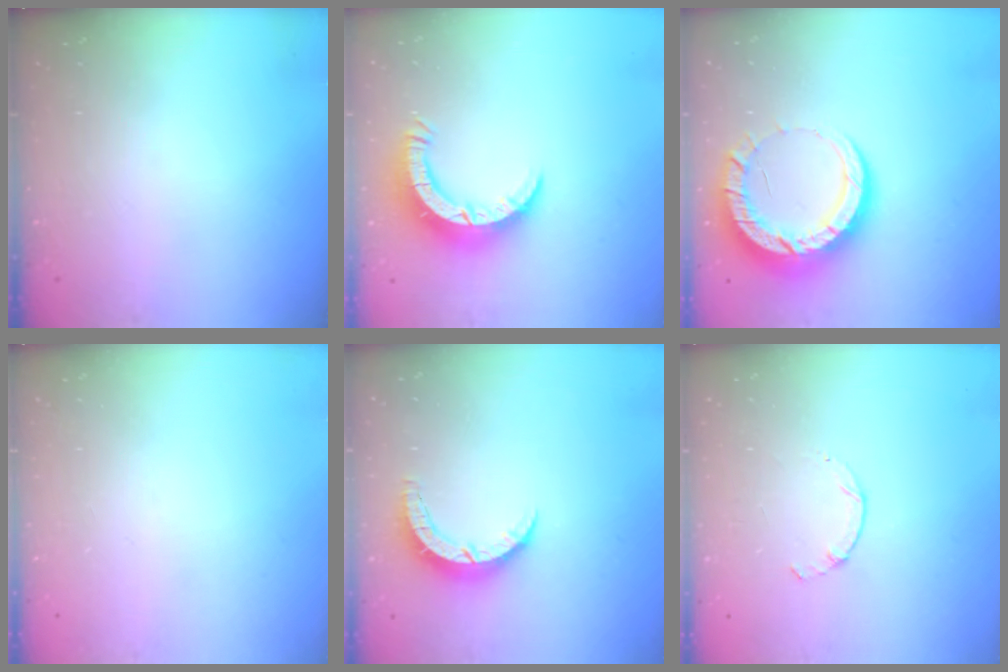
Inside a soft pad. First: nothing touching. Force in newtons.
{"total": 8.0, "press": 7.9, "slide": 0.7}
{"total": 14.0, "press": 14.0, "slide": 1.3}
{"total": 0.0}
{"total": 6.0, "press": 6.0, "slide": 0.4}
{"total": 1.3, "press": 1.2, "slide": 0.4}